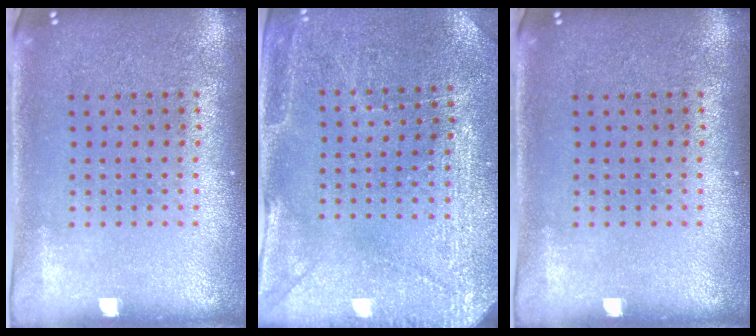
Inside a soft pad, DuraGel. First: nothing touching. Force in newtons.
{"total": 2.9, "press": 2.8, "slide": 0.5}
{"total": 0.0}